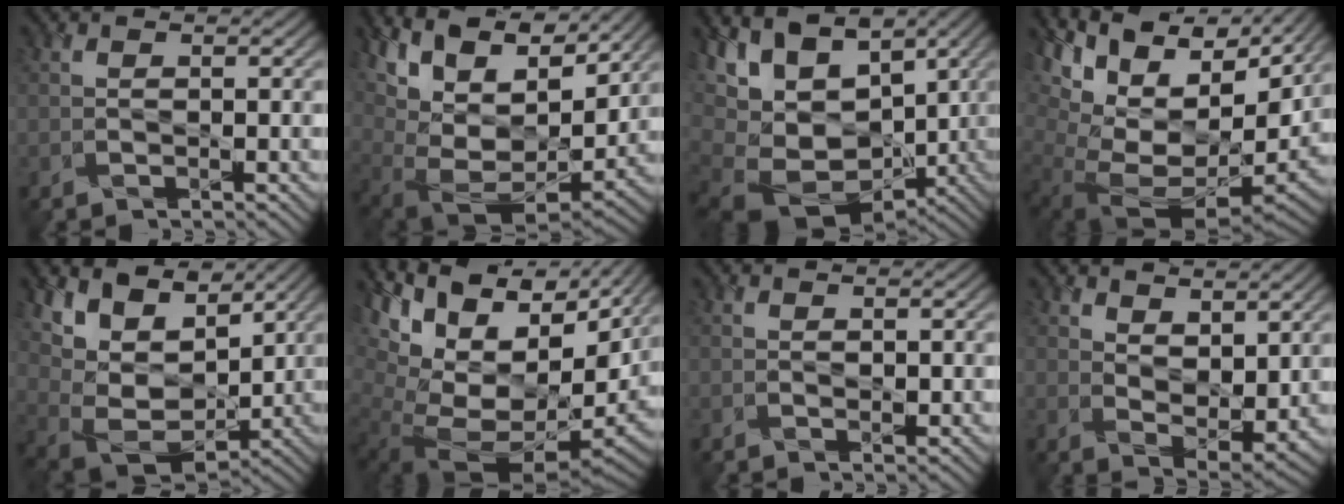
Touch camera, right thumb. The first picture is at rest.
{"total": 17.5, "force": [9.5, 9.1, 11.6], "torque": [-0.248, 0.035, 0.176]}
{"total": 14.3, "force": [0.9, 10.0, 10.1], "torque": [-0.216, -0.014, 0.064]}
{"total": 16.8, "force": [4.5, 10.3, 12.6], "torque": [-0.229, 0.018, 0.119]}
{"total": 12.3, "force": [6.6, 7.5, 7.2], "torque": [-0.180, 0.027, 0.123]}
{"total": 17.9, "force": [3.2, 10.9, 13.8], "torque": [-0.241, 0.014, 0.101]}
{"total": 1.0, "force": [0.4, 0.5, 0.7], "torque": [-0.013, -0.003, 0.009]}
{"total": 5.7, "force": [3.7, 2.9, 3.4], "torque": [-0.076, -0.011, 0.068]}